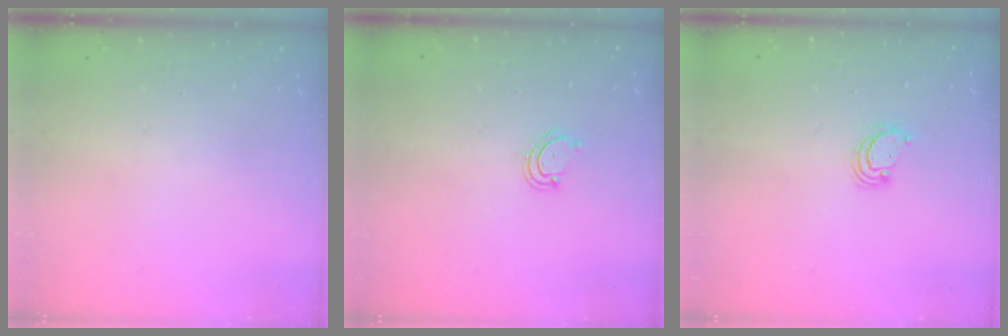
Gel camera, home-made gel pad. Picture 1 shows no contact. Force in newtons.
{"total": 3.9, "press": 3.9, "slide": 0.4}
{"total": 2.6, "press": 2.6, "slide": 0.3}